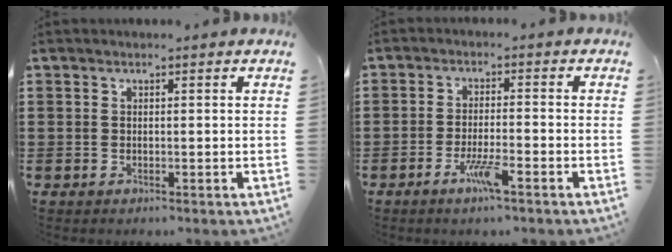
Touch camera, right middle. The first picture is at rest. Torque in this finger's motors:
{"motor_torque": [1.17, -0.34, 0.15, 0.10]}